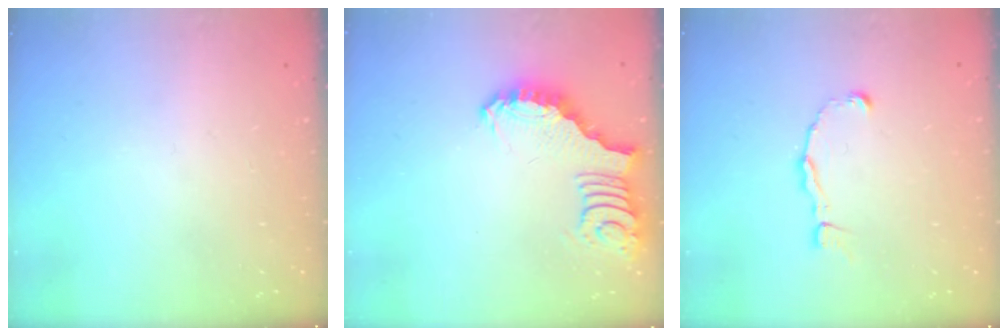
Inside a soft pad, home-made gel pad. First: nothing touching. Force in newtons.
{"total": 3.5, "press": 3.4, "slide": 0.8}
{"total": 2.3, "press": 2.3, "slide": 0.2}